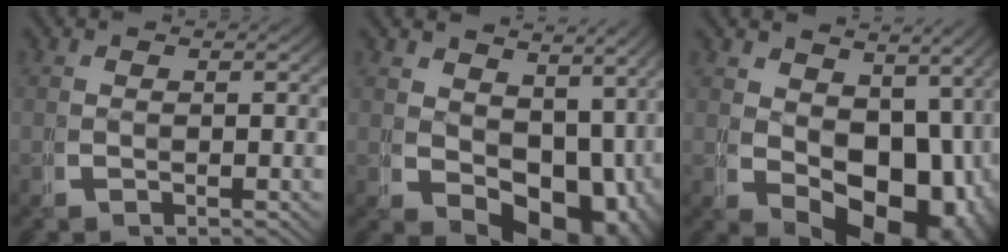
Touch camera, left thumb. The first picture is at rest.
{"total": 9.9, "force": [-0.8, 6.8, 7.2], "torque": [-0.108, -0.046, 0.012]}
{"total": 11.7, "force": [-0.8, 8.1, 8.4], "torque": [-0.126, -0.053, 0.013]}